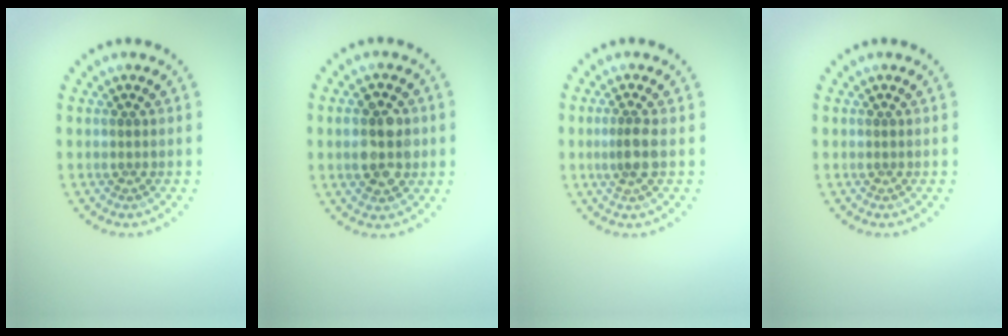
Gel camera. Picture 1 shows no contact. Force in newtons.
{"total": 4.5, "press": 4.5, "slide": 0.1}
{"total": 2.1, "press": 1.6, "slide": 1.3}
{"total": 0.0}